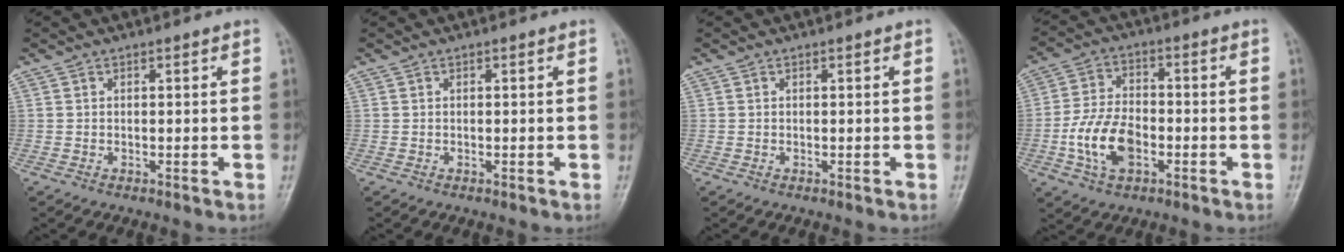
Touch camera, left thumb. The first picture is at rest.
{"total": 0.0}
{"total": 0.0}
{"total": 10.6, "force": [-3.2, 6.5, 7.8], "torque": [-0.145, 0.015, -0.062]}